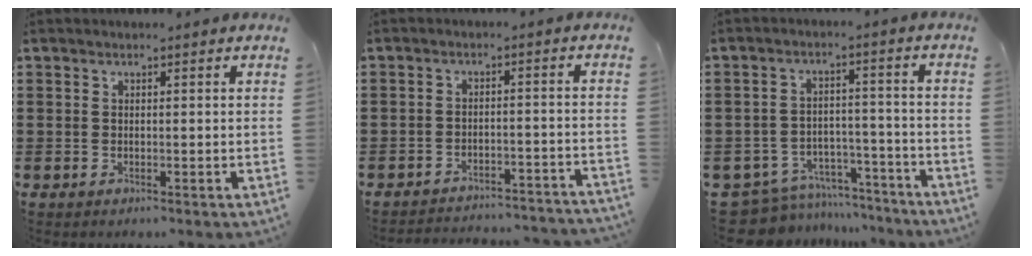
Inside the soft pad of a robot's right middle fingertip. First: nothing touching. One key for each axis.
{"total": 3.2, "fx": -3.2, "fy": 0.0, "fz": 0.4, "tx": -0.011, "ty": 0.003, "tz": -0.069}
{"total": 7.2, "fx": -6.7, "fy": 2.1, "fz": 1.3, "tx": -0.037, "ty": 0.018, "tz": -0.136}